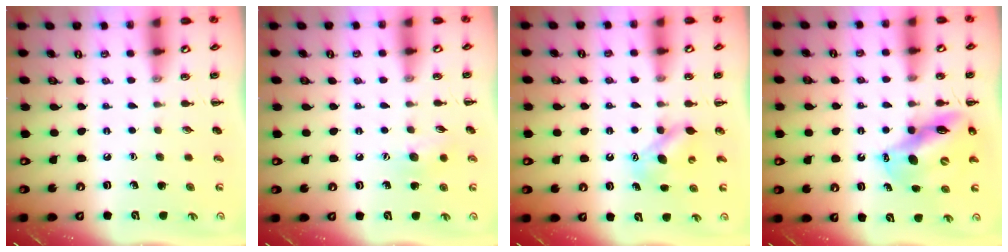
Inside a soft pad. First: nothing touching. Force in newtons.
{"total": 6.8, "press": 6.6, "slide": 1.6}
{"total": 6.1, "press": 6.1, "slide": 0.3}
{"total": 12.0, "press": 11.7, "slide": 2.7}